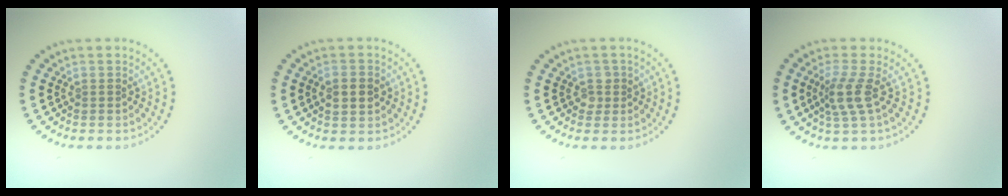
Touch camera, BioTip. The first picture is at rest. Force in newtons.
{"total": 2.4, "press": 2.4, "slide": 0.2}
{"total": 1.3, "press": 1.1, "slide": 0.6}
{"total": 2.7, "press": 2.0, "slide": 1.8}